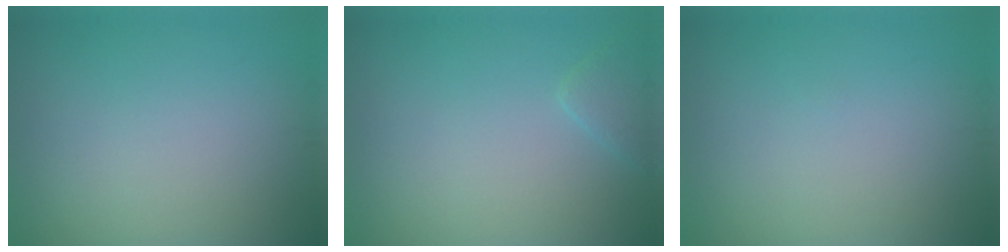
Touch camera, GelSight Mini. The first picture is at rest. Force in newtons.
{"total": 1.5, "press": 1.5, "slide": 0.1}
{"total": 0.0}